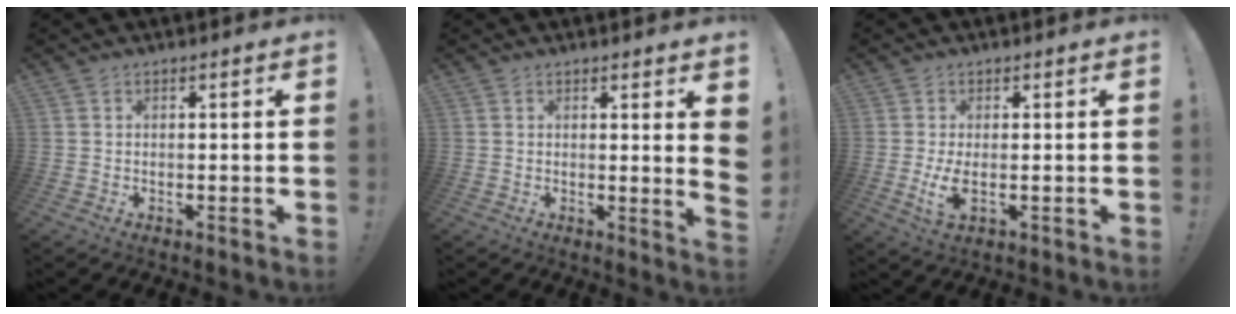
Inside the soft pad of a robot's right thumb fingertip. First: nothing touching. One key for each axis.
{"total": 4.0, "fx": 1.7, "fy": -0.4, "fz": 3.6, "tx": -0.039, "ty": -0.028, "tz": 0.026}
{"total": 5.0, "fx": -0.7, "fy": 1.9, "fz": 4.6, "tx": -0.086, "ty": -0.013, "tz": -0.011}